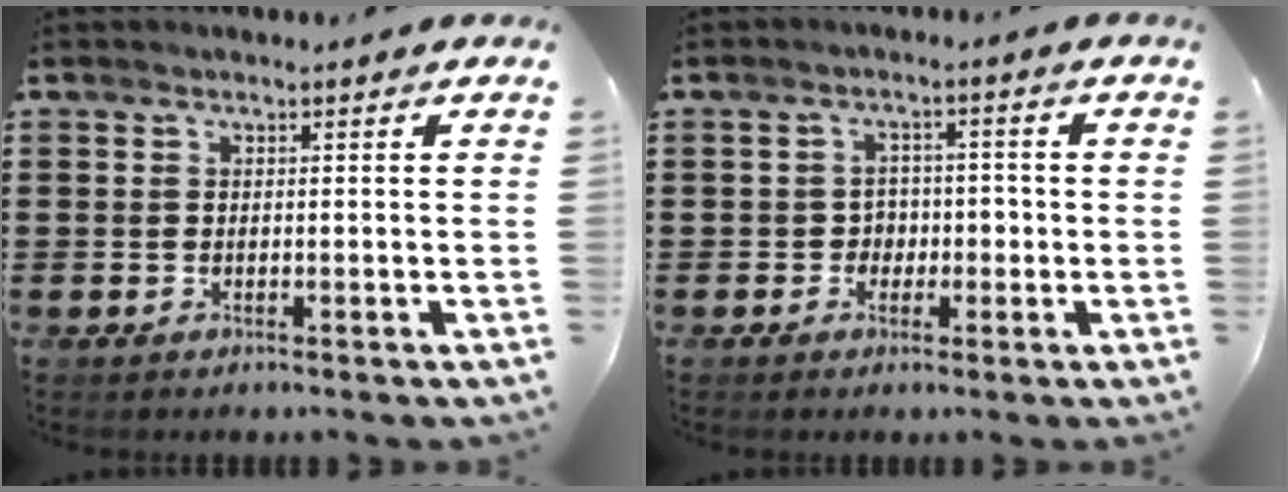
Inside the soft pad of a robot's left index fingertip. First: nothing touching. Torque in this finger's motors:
{"motor_torque": [0.05, 0.02, 0.07, 0.01]}